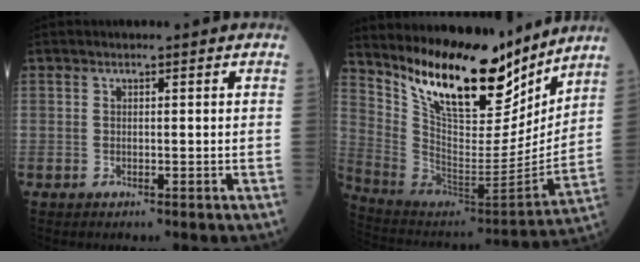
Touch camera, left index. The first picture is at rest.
{"total": 19.8, "force": [16.0, 5.7, 10.3], "torque": [-0.176, -0.034, 0.282]}